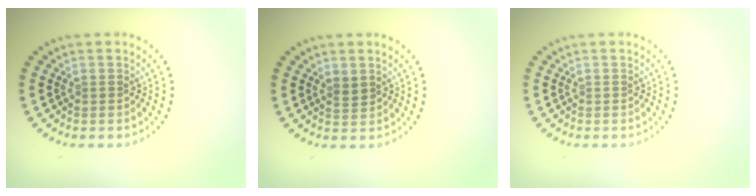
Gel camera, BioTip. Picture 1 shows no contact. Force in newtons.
{"total": 1.1, "press": 1.0, "slide": 0.6}
{"total": 0.0}